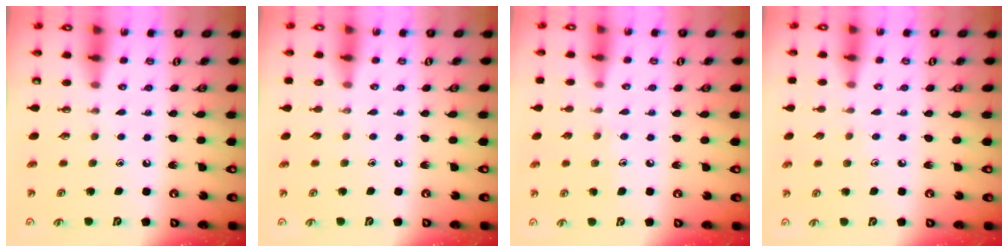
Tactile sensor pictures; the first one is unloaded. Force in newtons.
{"total": 0.0}
{"total": 5.7, "press": 5.7, "slide": 0.6}
{"total": 2.9, "press": 2.8, "slide": 0.2}